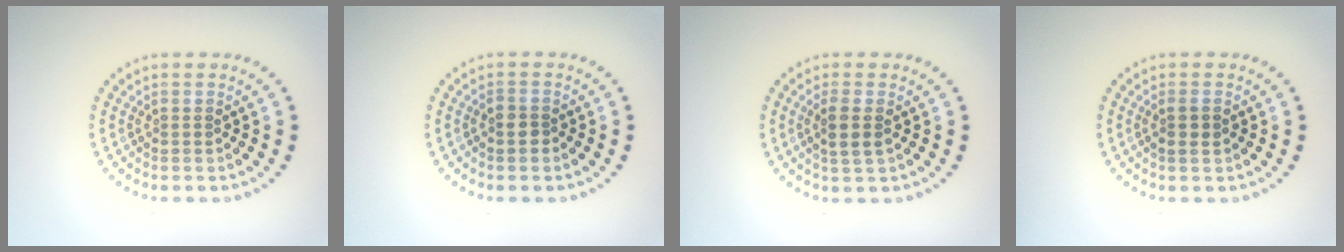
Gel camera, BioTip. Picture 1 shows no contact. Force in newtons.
{"total": 1.3, "press": 1.2, "slide": 0.6}
{"total": 2.0, "press": 1.8, "slide": 0.9}
{"total": 1.3, "press": 1.3, "slide": 0.4}